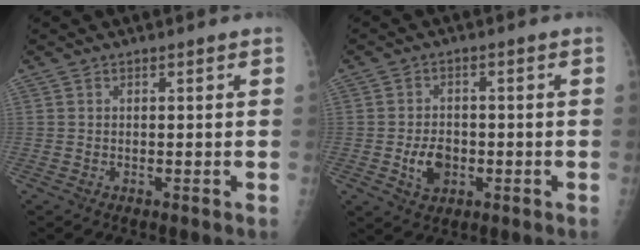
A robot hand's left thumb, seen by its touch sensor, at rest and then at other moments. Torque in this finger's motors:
{"motor_torque": [0.14, 0.15, -0.14, 0.12, 0.03]}